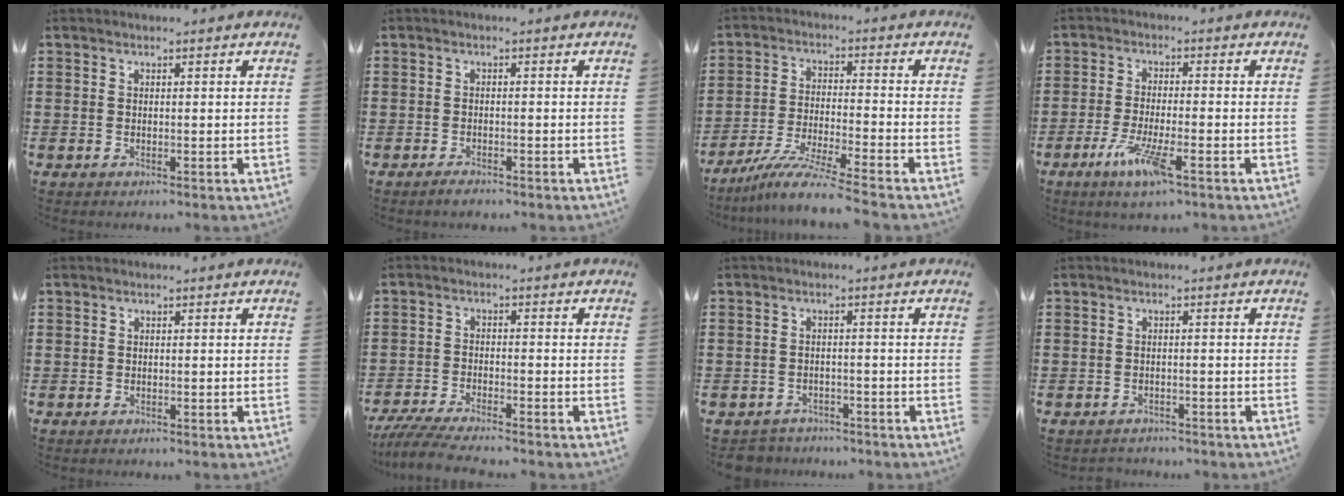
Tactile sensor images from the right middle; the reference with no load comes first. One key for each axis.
{"total": 1.2, "fx": -1.1, "fy": 0.3, "fz": 0.4, "tx": -0.012, "ty": -0.005, "tz": -0.020}
{"total": 8.0, "fx": -6.9, "fy": -0.3, "fz": 4.1, "tx": -0.078, "ty": -0.012, "tz": -0.131}
{"total": 6.7, "fx": -3.3, "fy": 1.1, "fz": 5.7, "tx": -0.121, "ty": -0.015, "tz": -0.060}
{"total": 0.5, "fx": -0.3, "fy": 0.4, "fz": -0.1, "tx": 0.002, "ty": 0.003, "tz": -0.008}
{"total": 4.7, "fx": -4.3, "fy": 0.3, "fz": 1.8, "tx": -0.050, "ty": -0.015, "tz": -0.088}
{"total": 2.5, "fx": -2.4, "fy": 0.5, "fz": -0.3, "tx": -0.005, "ty": -0.002, "tz": -0.054}
{"total": 1.4, "fx": -1.3, "fy": 0.3, "fz": -0.2, "tx": -0.002, "ty": 0.000, "tz": -0.031}